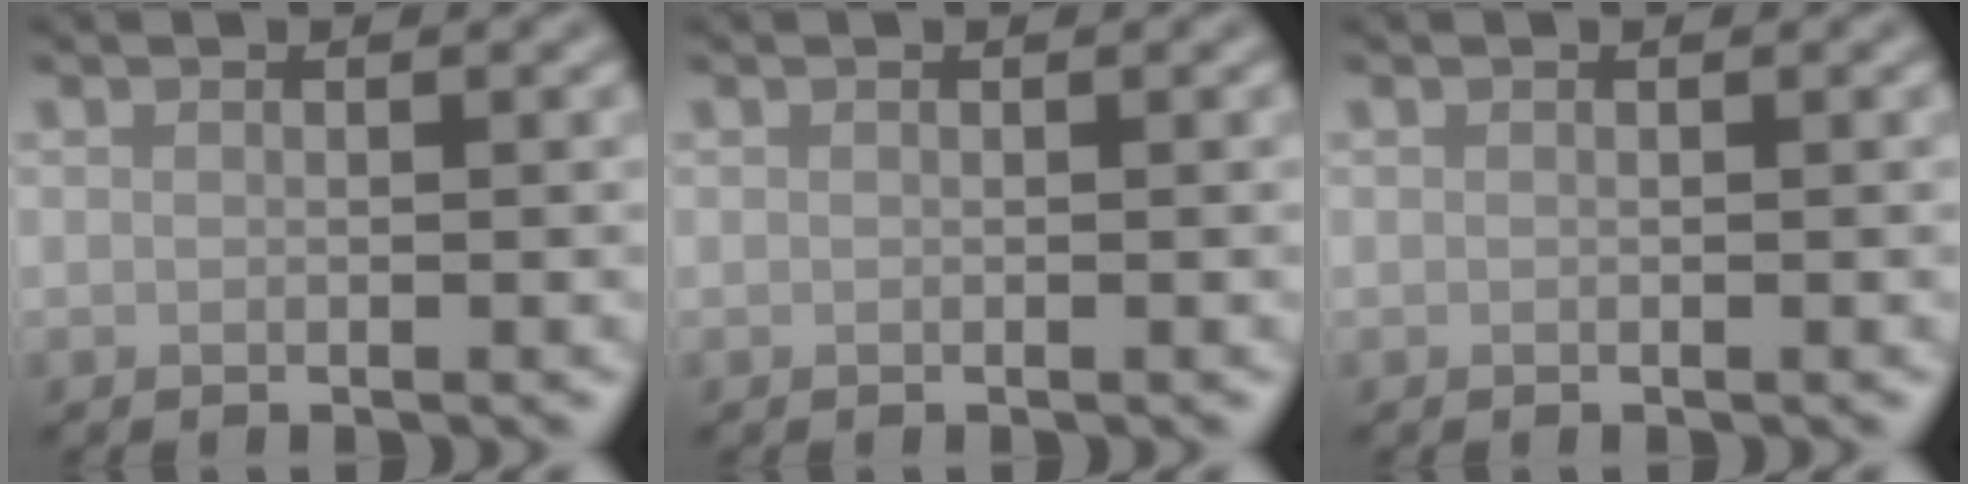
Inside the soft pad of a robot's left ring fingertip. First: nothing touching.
{"total": 0.0}
{"total": 0.0}